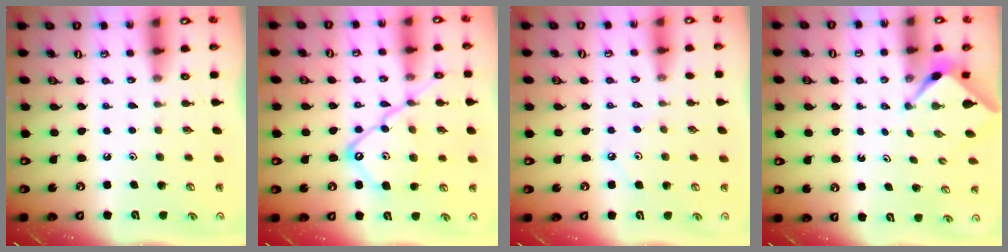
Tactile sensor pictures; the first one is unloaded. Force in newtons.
{"total": 16.0, "press": 15.9, "slide": 1.6}
{"total": 3.4, "press": 3.3, "slide": 0.5}
{"total": 2.3, "press": 2.3, "slide": 0.2}